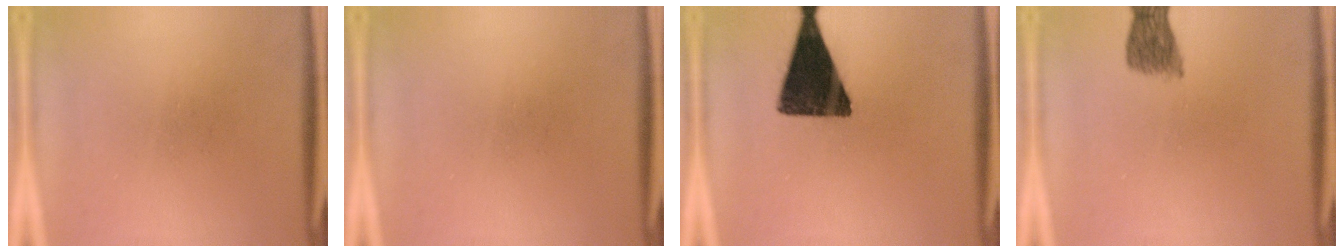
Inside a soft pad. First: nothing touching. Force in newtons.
{"total": 0.0}
{"total": 15.5}
{"total": 4.7}